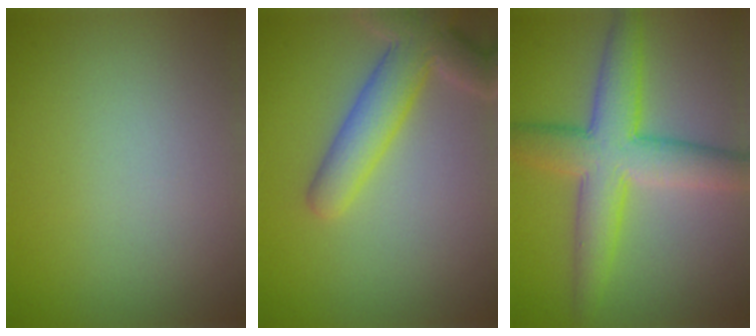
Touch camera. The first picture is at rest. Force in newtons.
{"total": 5.5, "press": 5.5, "slide": 0.4}
{"total": 7.3, "press": 7.3, "slide": 0.1}